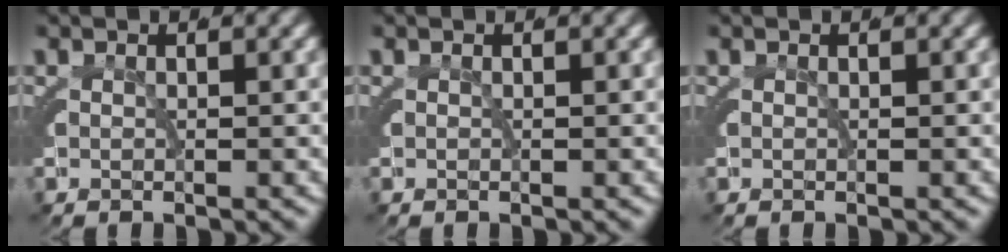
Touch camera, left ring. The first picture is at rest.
{"total": 0.0}
{"total": 0.0}